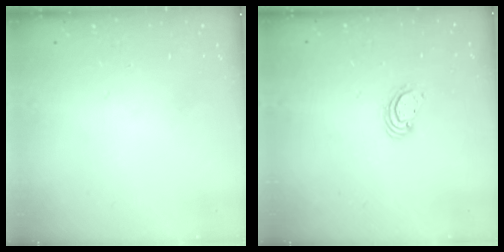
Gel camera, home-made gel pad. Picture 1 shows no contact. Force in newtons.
{"total": 2.2, "press": 2.2, "slide": 0.2}